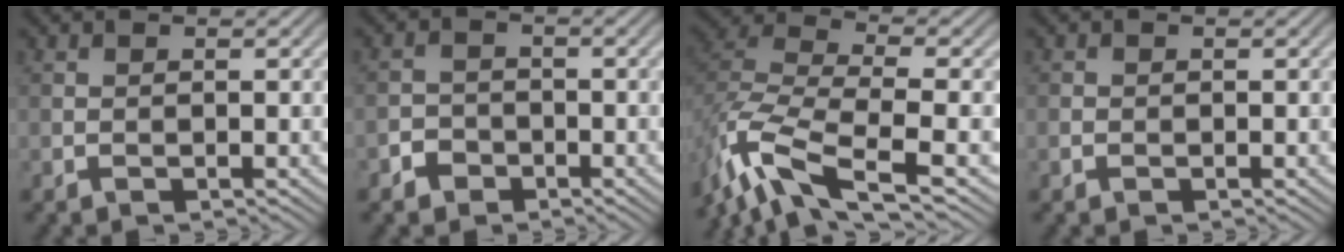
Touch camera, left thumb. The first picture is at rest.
{"total": 2.5, "force": [-1.6, 1.8, 0.7], "torque": [-0.007, 0.003, -0.036]}
{"total": 11.0, "force": [-6.6, 4.0, 7.8], "torque": [-0.168, -0.016, -0.137]}
{"total": 0.9, "force": [-0.3, 0.8, 0.2], "torque": [-0.005, -0.004, -0.009]}